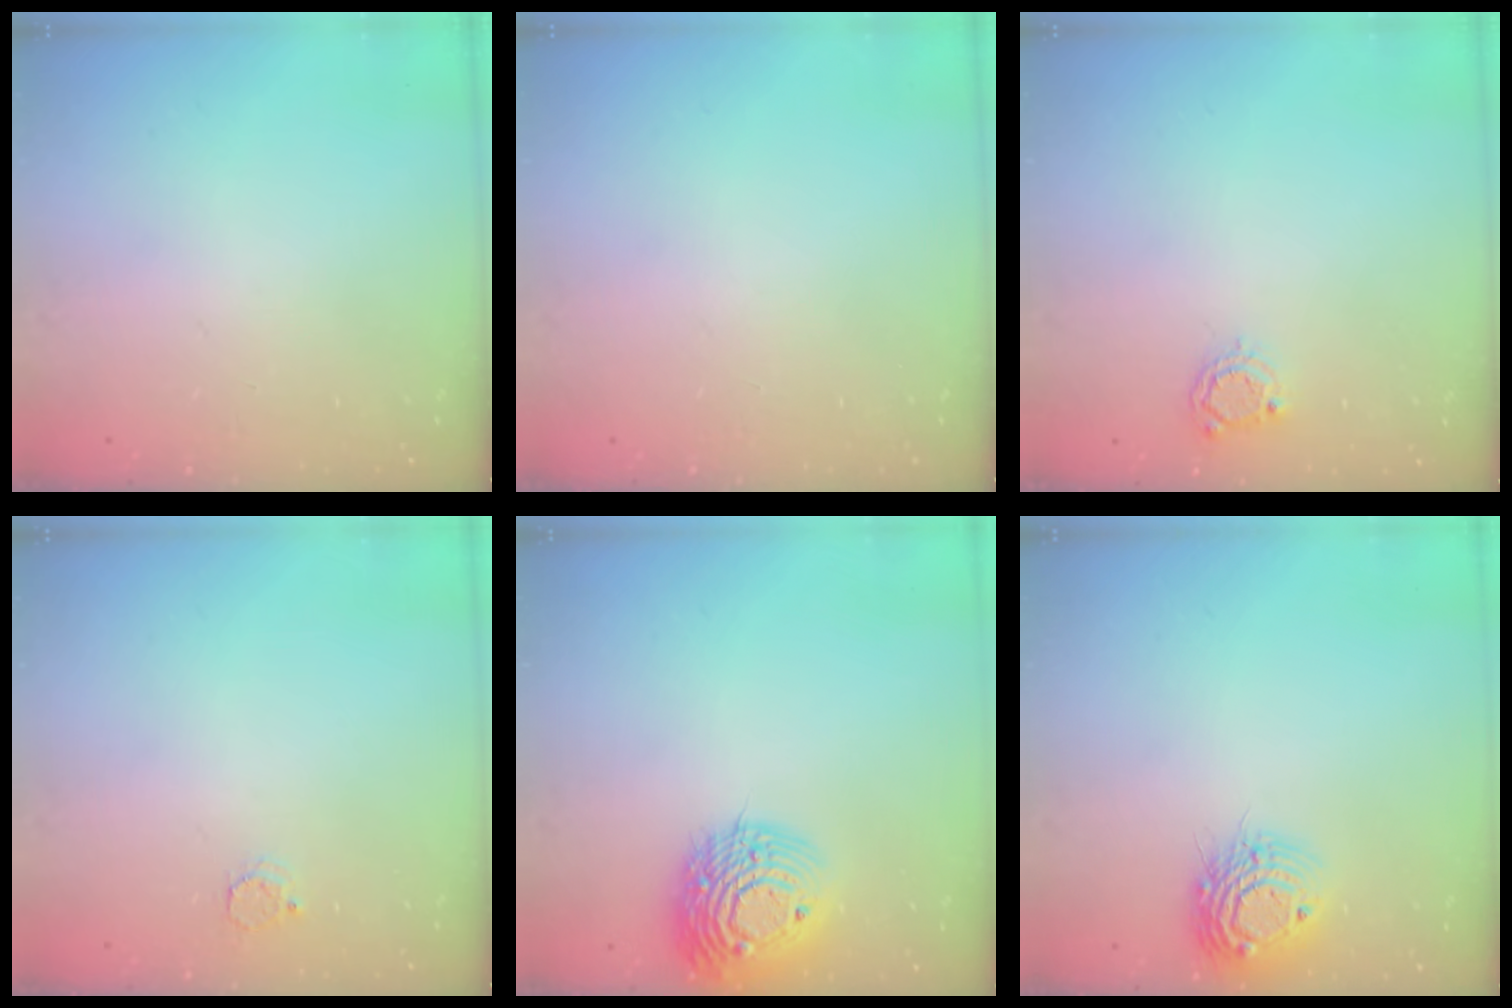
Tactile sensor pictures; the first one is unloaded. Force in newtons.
{"total": 0.0}
{"total": 4.0, "press": 4.0, "slide": 0.2}
{"total": 2.4, "press": 2.4, "slide": 0.3}
{"total": 17.1, "press": 17.0, "slide": 1.6}
{"total": 12.5, "press": 12.5, "slide": 1.1}